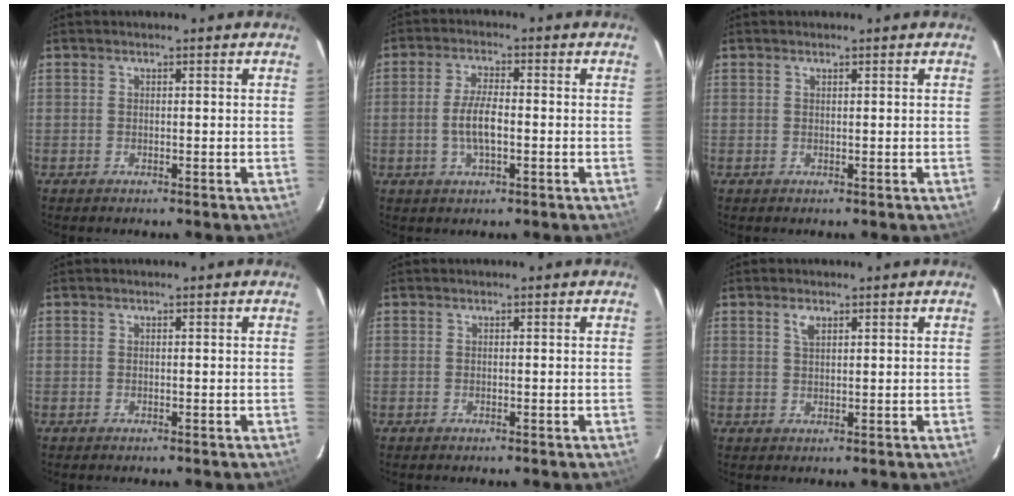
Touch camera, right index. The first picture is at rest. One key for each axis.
{"total": 5.8, "fx": -1.1, "fy": 1.9, "fz": 5.4, "tx": -0.107, "ty": 0.001, "tz": -0.020}
{"total": 0.0}
{"total": 0.0}
{"total": 0.0}
{"total": 2.1, "fx": 1.2, "fy": 0.9, "fz": 1.4, "tx": -0.025, "ty": 0.004, "tz": 0.023}